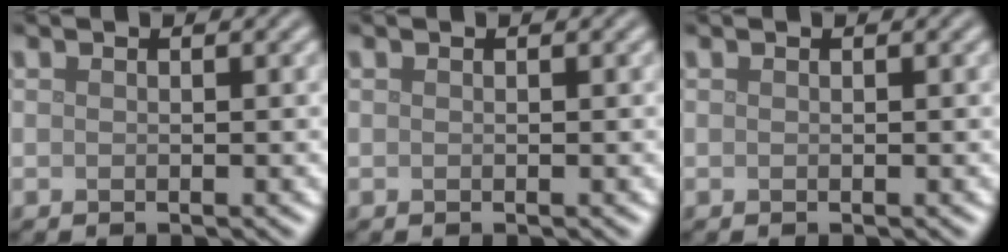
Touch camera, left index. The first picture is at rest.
{"total": 0.0}
{"total": 0.0}